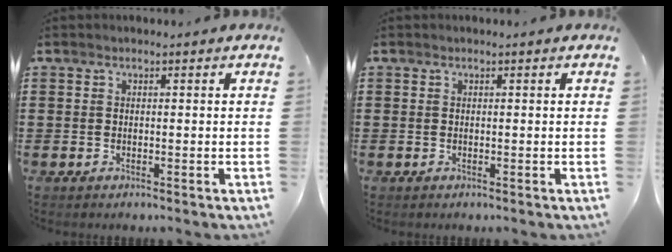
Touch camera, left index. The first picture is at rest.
{"total": 0.0}